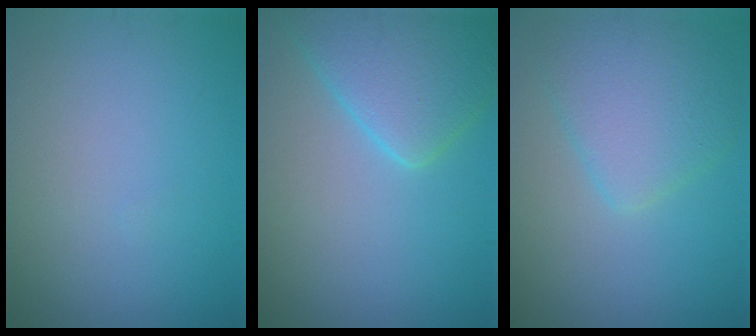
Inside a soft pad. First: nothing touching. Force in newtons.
{"total": 6.0, "press": 6.0, "slide": 0.3}
{"total": 4.6, "press": 4.6, "slide": 0.2}